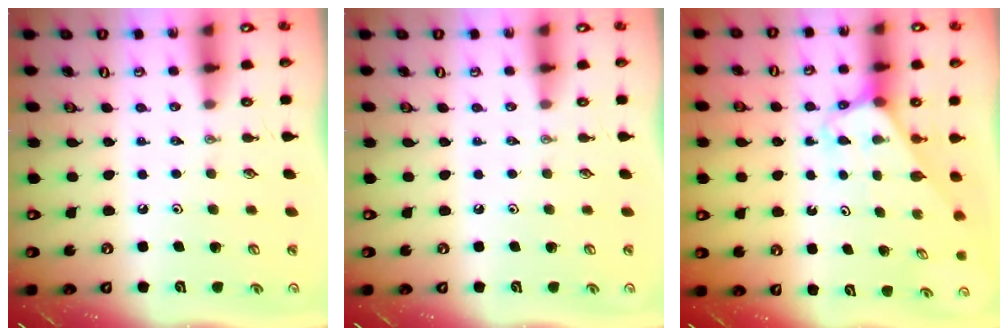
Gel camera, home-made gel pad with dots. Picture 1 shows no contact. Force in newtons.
{"total": 0.0}
{"total": 3.1, "press": 3.1, "slide": 0.2}